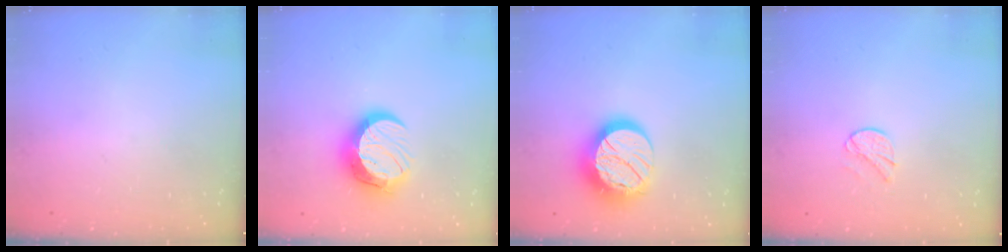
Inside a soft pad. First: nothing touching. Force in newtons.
{"total": 12.7, "press": 12.7, "slide": 0.8}
{"total": 15.7, "press": 15.7, "slide": 0.9}
{"total": 5.3, "press": 5.3, "slide": 0.6}